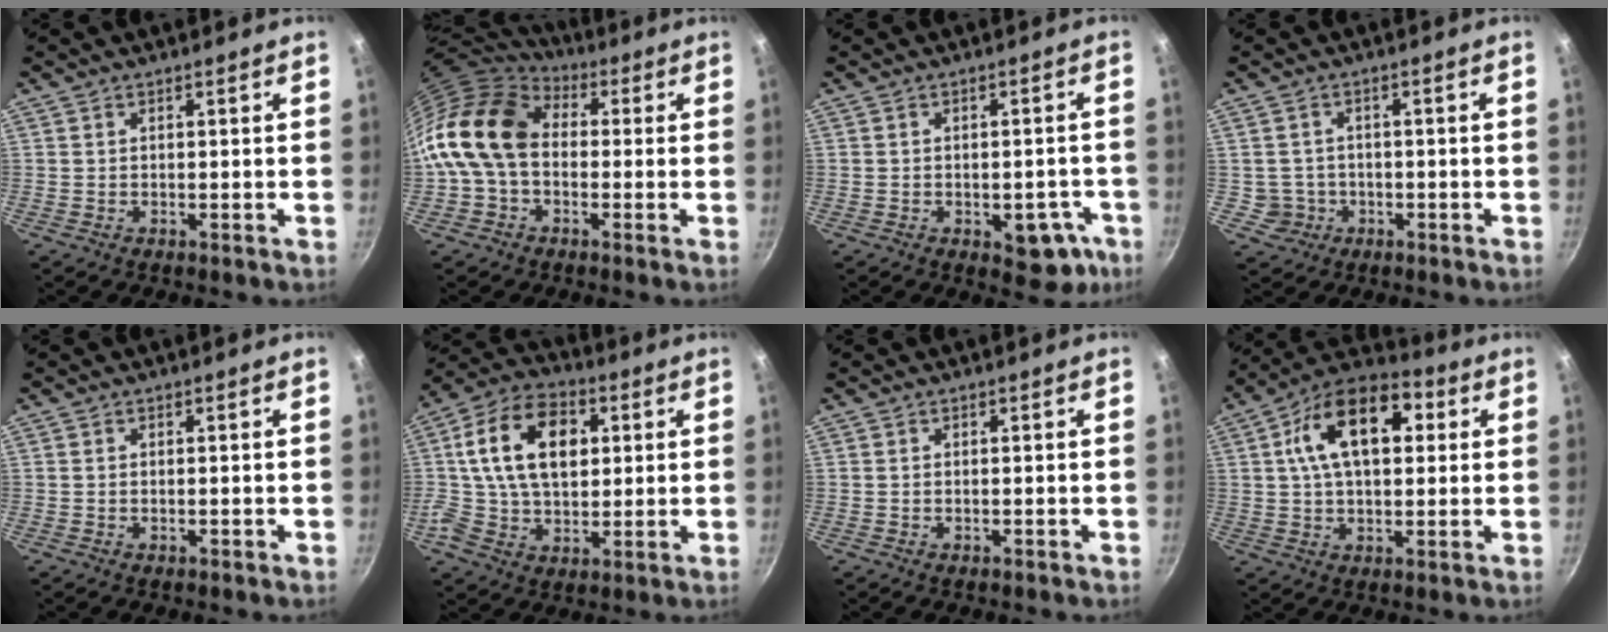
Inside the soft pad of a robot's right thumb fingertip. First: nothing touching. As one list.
[{"total": 17.6, "force": [0.5, 12.7, 12.2], "torque": [-0.223, 0.034, -0.009]}, {"total": 8.5, "force": [-3.2, 4.9, 6.1], "torque": [-0.025, 0.021, -0.033]}, {"total": 3.7, "force": [-0.7, 3.6, 0.2], "torque": [0.013, 0.015, -0.002]}, {"total": 0.5, "force": [-0.1, 0.3, 0.4], "torque": [-0.005, 0.001, -0.002]}, {"total": 16.3, "force": [3.5, 11.0, 11.5], "torque": [-0.176, 0.009, 0.048]}, {"total": 0.0}, {"total": 17.3, "force": [4.4, 10.2, 13.3], "torque": [-0.193, 0.017, 0.055]}]